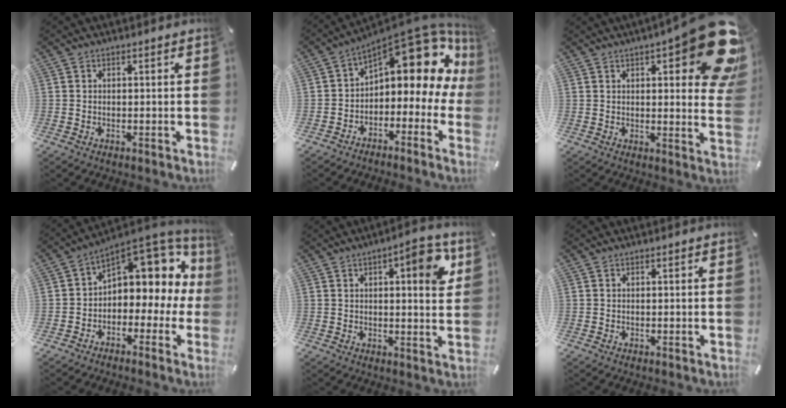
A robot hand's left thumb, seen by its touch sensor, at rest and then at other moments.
{"total": 14.6, "force": [8.3, 6.2, 10.3], "torque": [-0.143, -0.071, 0.135]}
{"total": 19.7, "force": [9.0, 5.9, 16.5], "torque": [-0.220, -0.051, 0.141]}
{"total": 9.8, "force": [4.8, 6.3, 5.7], "torque": [-0.079, -0.044, 0.082]}
{"total": 8.9, "force": [4.0, 2.7, 7.4], "torque": [-0.091, -0.018, 0.057]}
{"total": 0.0}